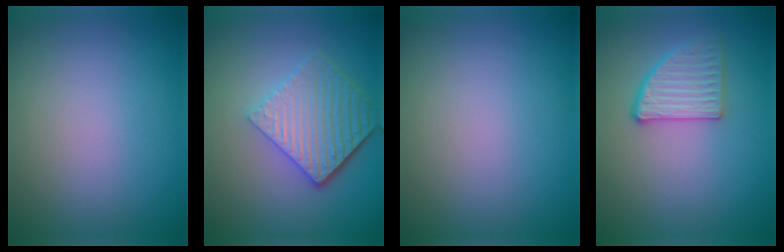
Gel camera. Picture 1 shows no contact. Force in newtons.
{"total": 5.7, "press": 4.3, "slide": 3.7}
{"total": 0.0}
{"total": 3.0, "press": 3.0, "slide": 0.6}